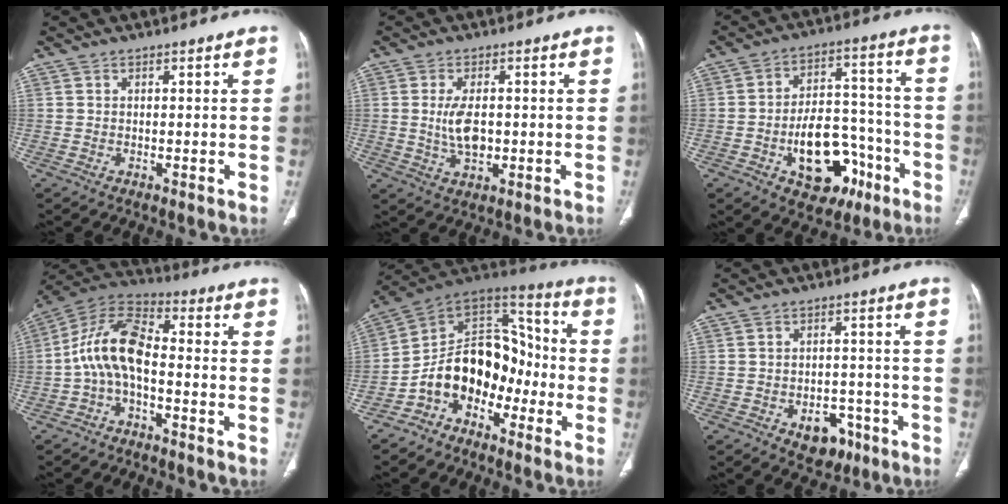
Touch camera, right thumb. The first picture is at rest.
{"total": 6.1, "force": [0.0, 3.2, 5.2], "torque": [-0.101, -0.005, 0.006]}
{"total": 16.6, "force": [-6.9, 10.1, 11.2], "torque": [-0.123, 0.060, -0.092]}
{"total": 11.1, "force": [-2.1, 5.5, 9.4], "torque": [-0.182, 0.051, -0.053]}
{"total": 15.6, "force": [-5.9, 10.9, 9.4], "torque": [-0.114, 0.094, -0.113]}
{"total": 6.8, "force": [-3.4, 4.8, 3.5], "torque": [-0.016, 0.028, -0.041]}